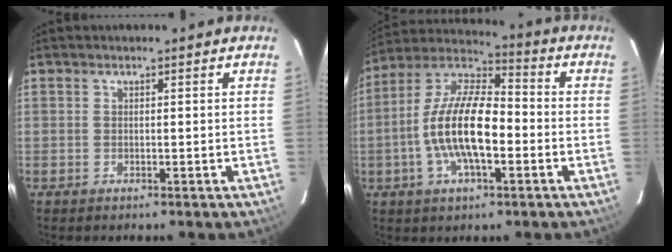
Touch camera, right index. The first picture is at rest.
{"total": 15.6, "force": [-3.3, 6.1, 14.0], "torque": [-0.274, 0.003, -0.069]}